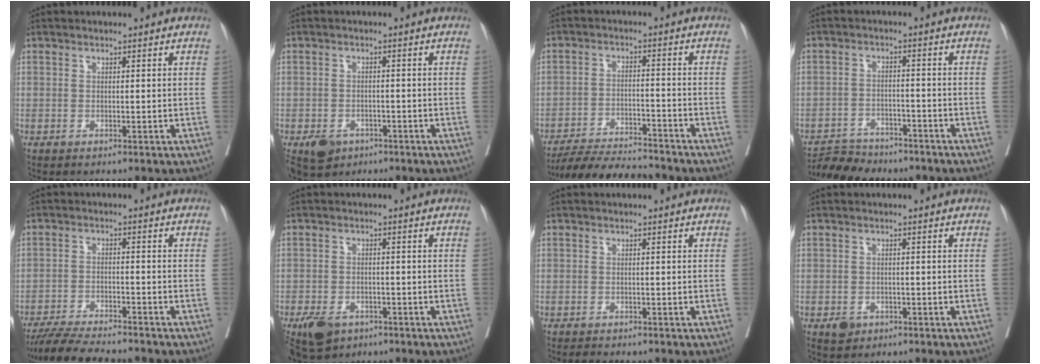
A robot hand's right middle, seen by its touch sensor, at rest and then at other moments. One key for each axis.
{"total": 4.7, "fx": -2.9, "fy": 3.3, "fz": 1.8, "tx": -0.026, "ty": 0.001, "tz": -0.039}
{"total": 11.1, "fx": -10.6, "fy": 0.6, "fz": 3.3, "tx": -0.047, "ty": -0.010, "tz": -0.174}
{"total": 7.3, "fx": -6.8, "fy": 2.5, "fz": 1.0, "tx": -0.013, "ty": 0.001, "tz": -0.107}
{"total": 10.7, "fx": -9.6, "fy": 0.8, "fz": 4.5, "tx": -0.070, "ty": -0.017, "tz": -0.156}
{"total": 6.0, "fx": -3.8, "fy": 3.6, "fz": 2.8, "tx": -0.049, "ty": -0.003, "tz": -0.058}
{"total": 1.8, "fx": -1.6, "fy": 0.6, "fz": 0.4, "tx": -0.010, "ty": -0.004, "tz": -0.023}
{"total": 2.2, "fx": -1.3, "fy": 1.7, "fz": 0.8, "tx": -0.009, "ty": 0.003, "tz": -0.014}